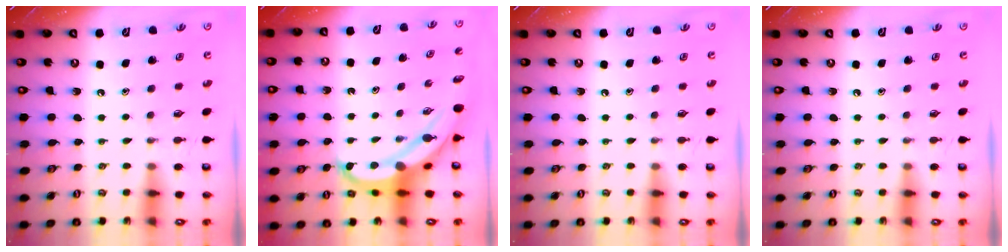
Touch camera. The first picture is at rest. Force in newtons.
{"total": 7.0, "press": 7.0, "slide": 0.9}
{"total": 0.0}
{"total": 0.0}